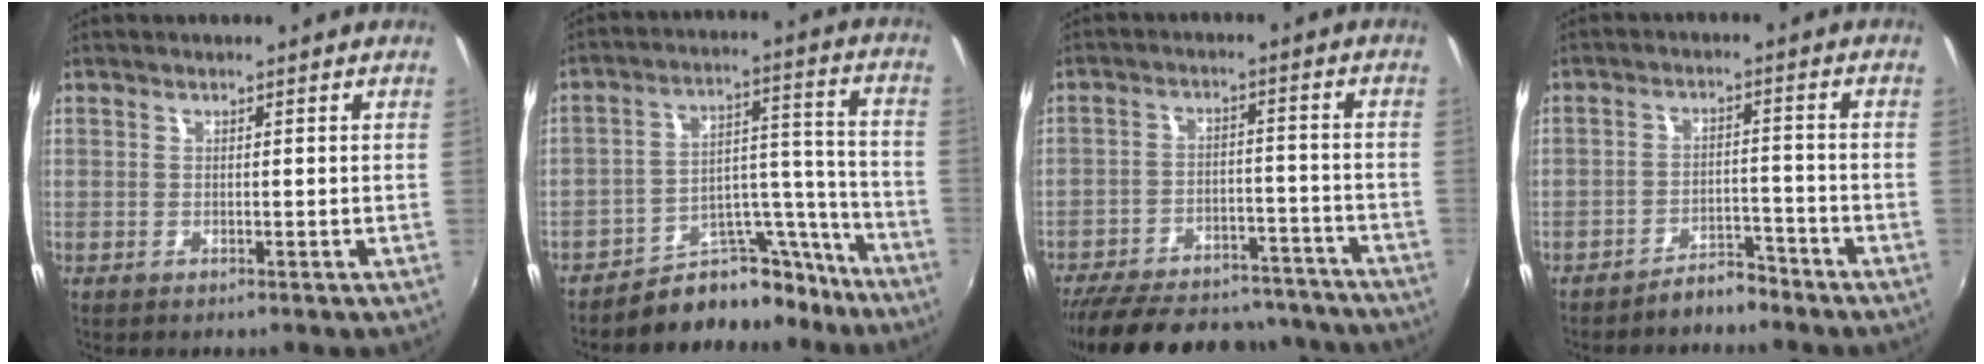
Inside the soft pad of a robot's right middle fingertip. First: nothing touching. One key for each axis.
{"total": 12.1, "fx": -10.7, "fy": 5.1, "fz": 2.4, "tx": -0.017, "ty": 0.064, "tz": -0.155}
{"total": 26.7, "fx": -22.9, "fy": 9.1, "fz": 10.2, "tx": -0.215, "ty": 0.013, "tz": -0.303}
{"total": 4.4, "fx": -4.1, "fy": 1.2, "fz": 1.0, "tx": -0.033, "ty": 0.011, "tz": -0.061}